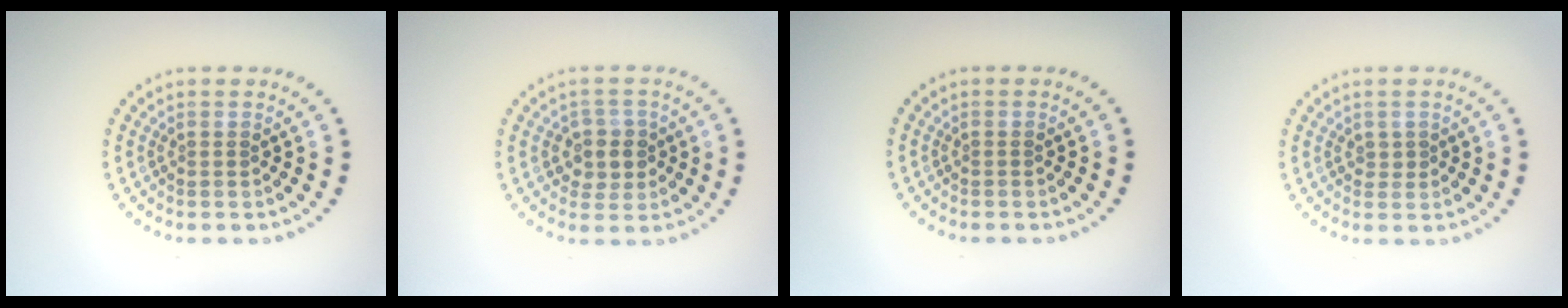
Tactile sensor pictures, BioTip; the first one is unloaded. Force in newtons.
{"total": 2.7, "press": 2.5, "slide": 0.9}
{"total": 0.0}
{"total": 0.5, "press": 0.5, "slide": 0.2}